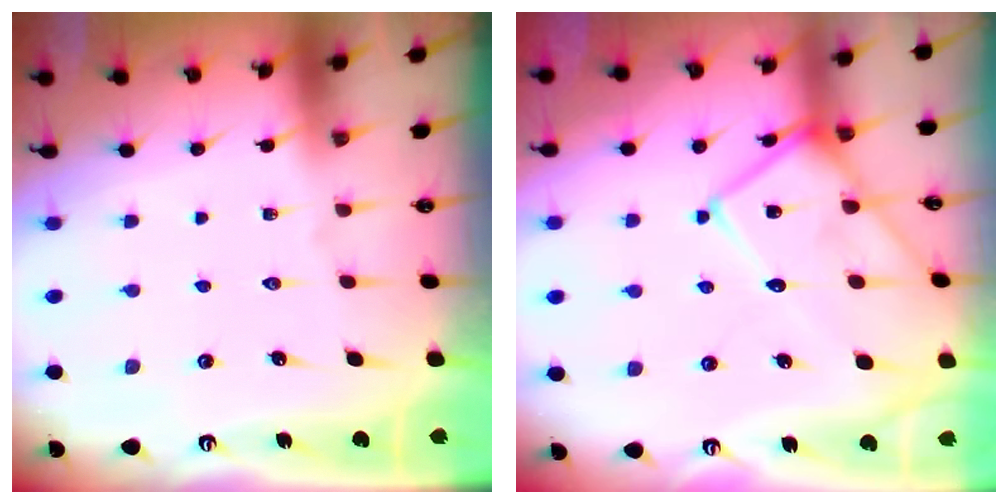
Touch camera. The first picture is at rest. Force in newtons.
{"total": 15.4, "press": 15.3, "slide": 1.0}